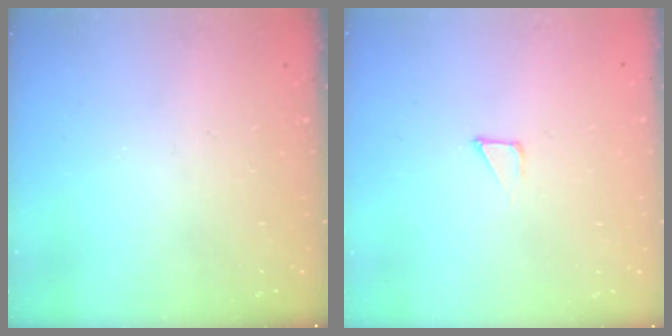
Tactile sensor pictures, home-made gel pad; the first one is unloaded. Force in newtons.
{"total": 1.2, "press": 1.2, "slide": 0.0}